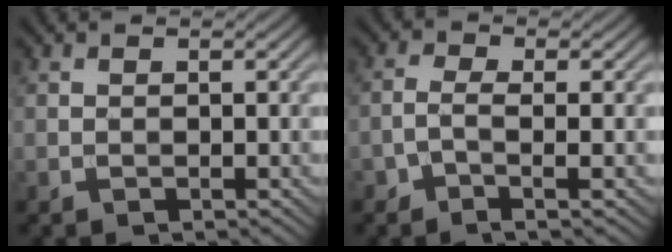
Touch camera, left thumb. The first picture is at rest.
{"total": 3.0, "force": [-1.2, 0.9, 2.6], "torque": [-0.055, 0.001, -0.030]}